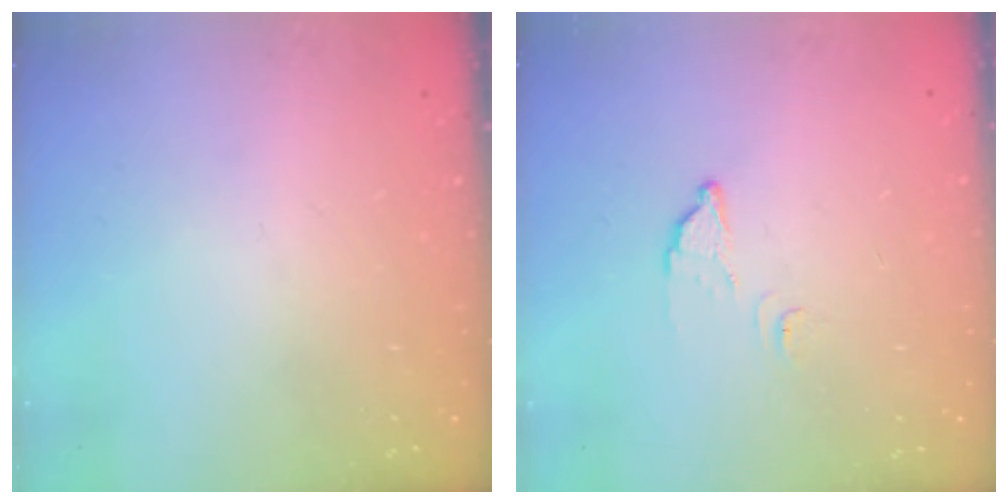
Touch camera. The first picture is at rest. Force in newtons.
{"total": 2.1, "press": 2.1, "slide": 0.1}